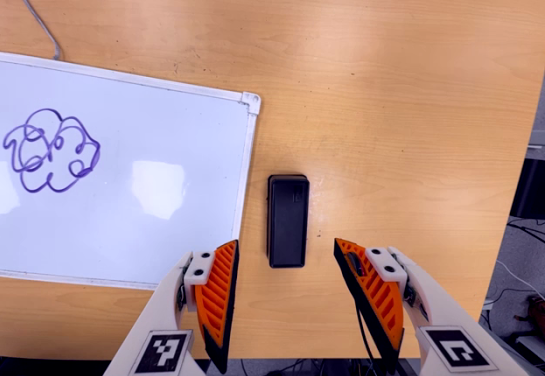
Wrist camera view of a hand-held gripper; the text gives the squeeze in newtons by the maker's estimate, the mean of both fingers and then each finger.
{"total": 0.0}